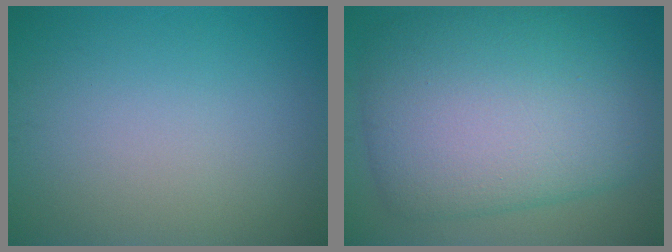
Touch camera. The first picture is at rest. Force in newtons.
{"total": 12.2, "press": 12.1, "slide": 0.7}